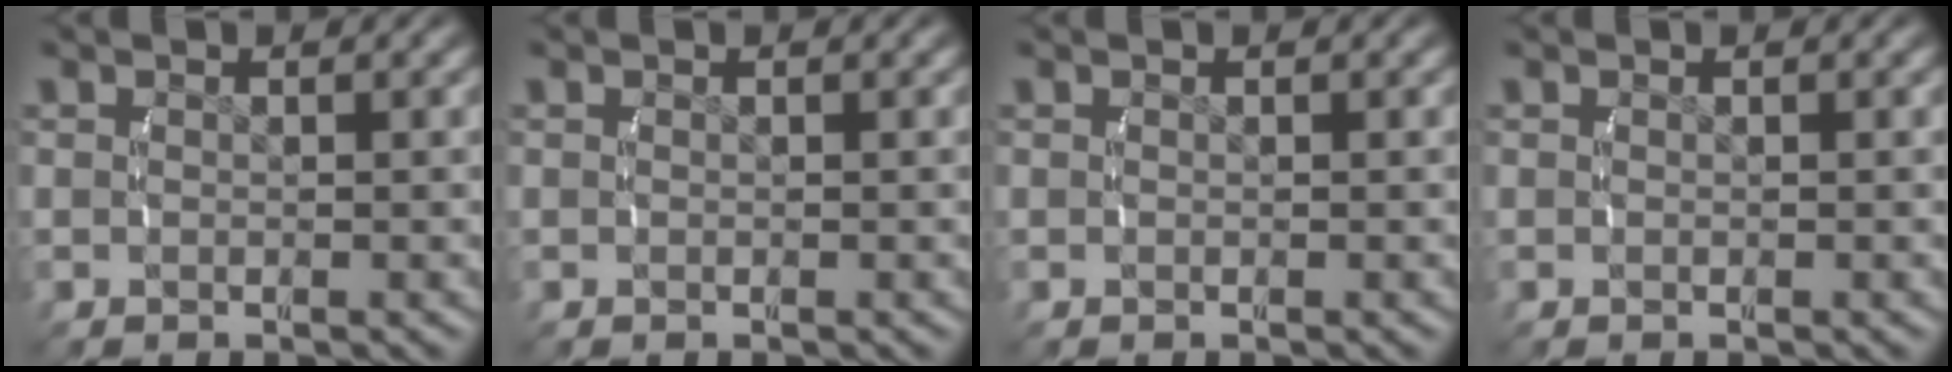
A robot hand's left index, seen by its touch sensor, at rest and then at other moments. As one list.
[{"total": 0.0}, {"total": 0.0}, {"total": 0.0}]